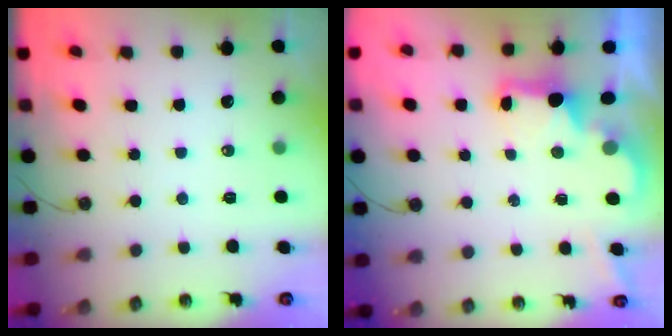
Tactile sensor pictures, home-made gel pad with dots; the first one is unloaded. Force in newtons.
{"total": 2.5, "press": 2.3, "slide": 0.8}